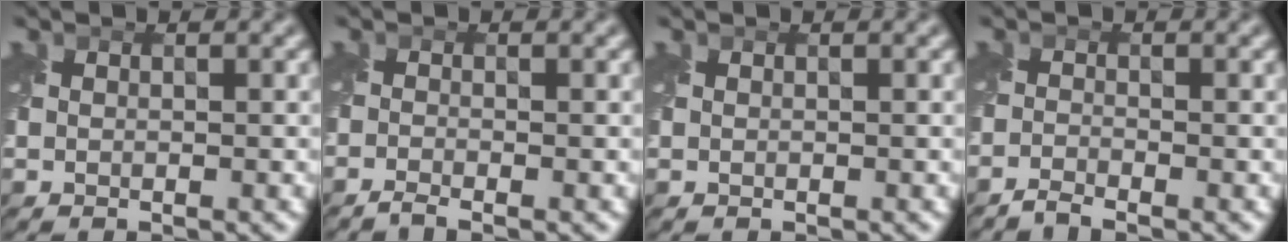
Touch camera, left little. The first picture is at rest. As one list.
[{"total": 1.3, "force": [-1.1, 0.1, 0.7], "torque": [-0.012, -0.010, -0.034]}, {"total": 0.0}, {"total": 1.5, "force": [-1.4, 0.0, 0.6], "torque": [-0.010, -0.007, -0.041]}]